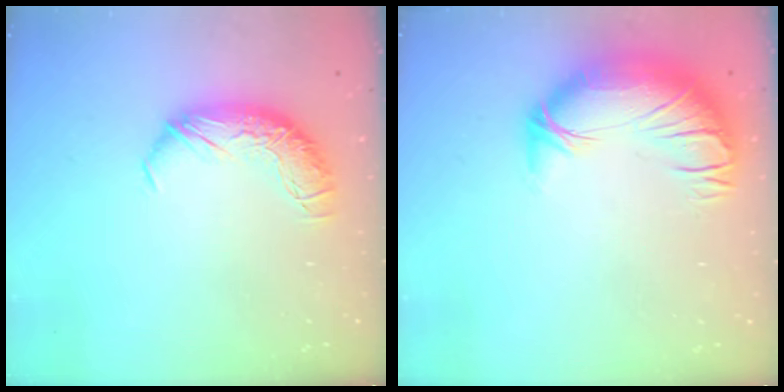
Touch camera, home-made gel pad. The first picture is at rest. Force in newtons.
{"total": 3.7, "press": 2.0, "slide": 3.1}